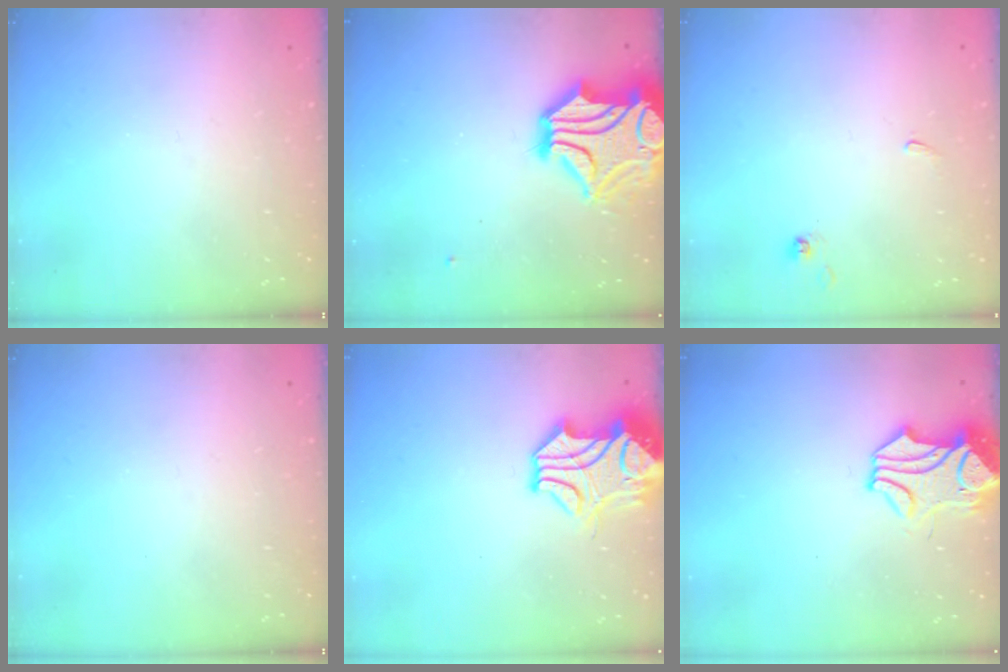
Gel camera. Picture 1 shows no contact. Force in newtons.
{"total": 8.3, "press": 8.0, "slide": 2.4}
{"total": 0.7, "press": 0.6, "slide": 0.3}
{"total": 0.0}
{"total": 5.7, "press": 5.6, "slide": 1.3}
{"total": 1.6, "press": 0.9, "slide": 1.3}